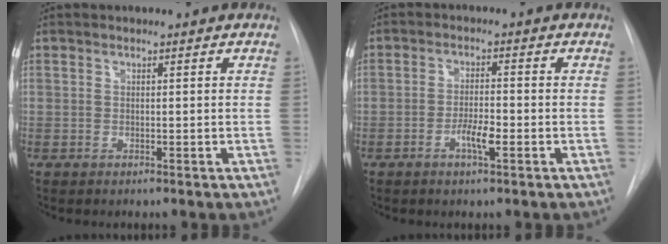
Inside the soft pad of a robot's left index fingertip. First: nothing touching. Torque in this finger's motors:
{"motor_torque": [0.65, 0.29, 0.10, 0.02]}